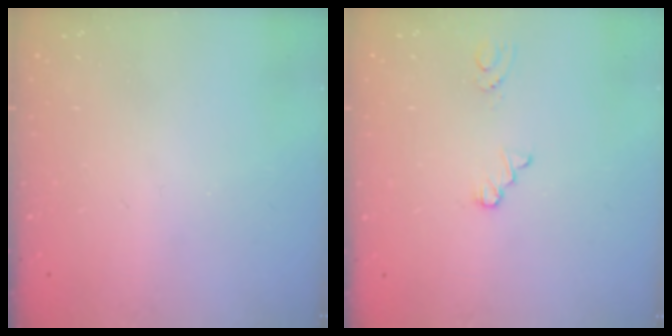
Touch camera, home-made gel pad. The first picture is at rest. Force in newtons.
{"total": 1.1, "press": 1.1, "slide": 0.1}